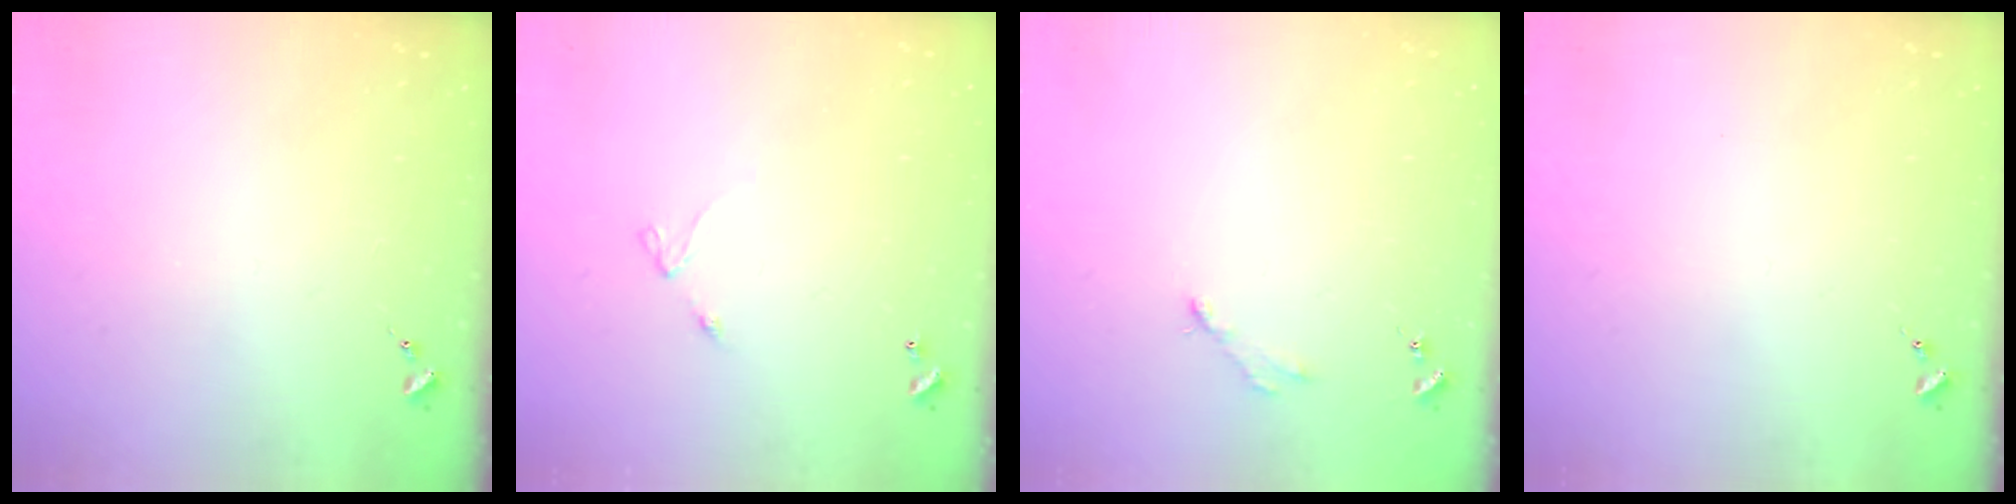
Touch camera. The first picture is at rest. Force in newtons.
{"total": 4.2, "press": 4.2, "slide": 0.4}
{"total": 2.8, "press": 2.8, "slide": 0.4}
{"total": 0.0}